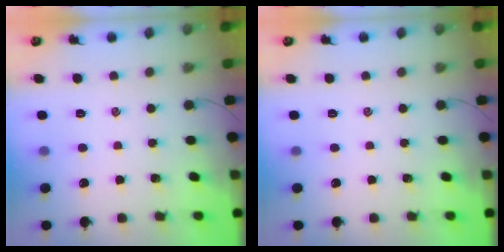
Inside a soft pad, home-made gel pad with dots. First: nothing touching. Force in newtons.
{"total": 0.0}